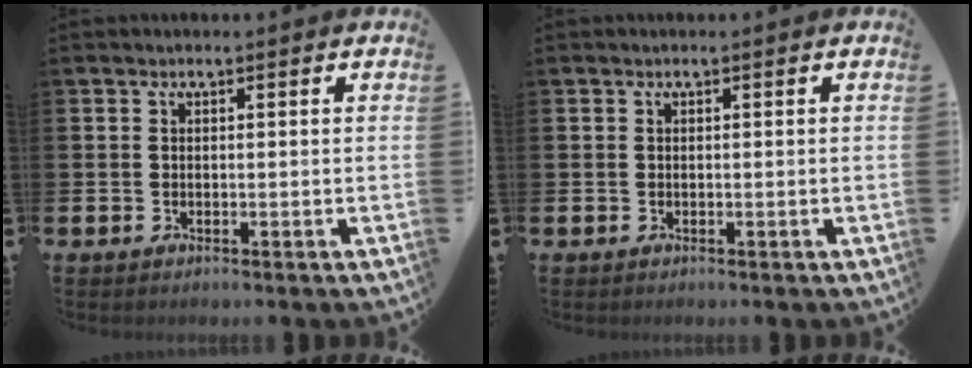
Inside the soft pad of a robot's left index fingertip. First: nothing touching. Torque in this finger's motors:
{"motor_torque": [0.00, 0.00, 0.00, 0.00]}